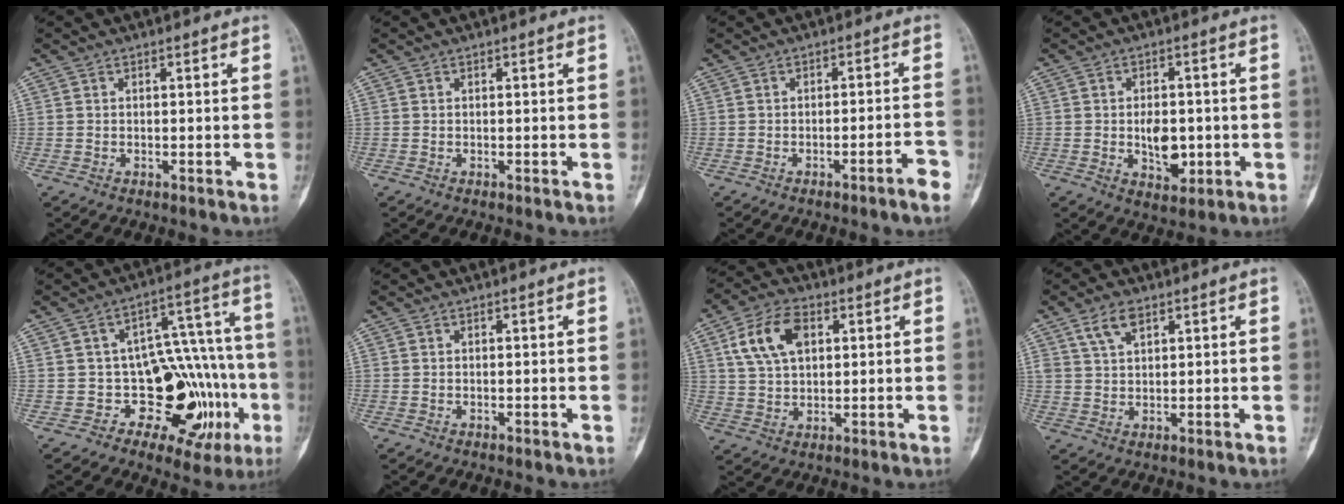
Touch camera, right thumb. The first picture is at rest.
{"total": 0.0}
{"total": 3.9, "force": [-2.4, 0.1, 3.0], "torque": [-0.049, 0.021, -0.033]}
{"total": 7.1, "force": [-0.9, 4.5, 5.5], "torque": [-0.063, -0.001, -0.006]}
{"total": 19.0, "force": [-5.4, 11.0, 14.5], "torque": [-0.128, 0.040, -0.062]}
{"total": 0.0}
{"total": 10.3, "force": [3.4, 6.3, 7.4], "torque": [-0.131, 0.003, 0.061]}
{"total": 4.7, "force": [2.6, 2.4, 3.0], "torque": [-0.049, -0.004, 0.054]}